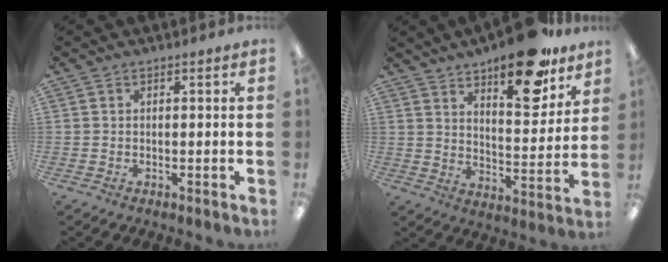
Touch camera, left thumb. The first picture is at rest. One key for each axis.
{"total": 19.4, "fx": 13.8, "fy": 7.3, "fz": 11.5, "tx": -0.153, "ty": -0.084, "tz": 0.224}